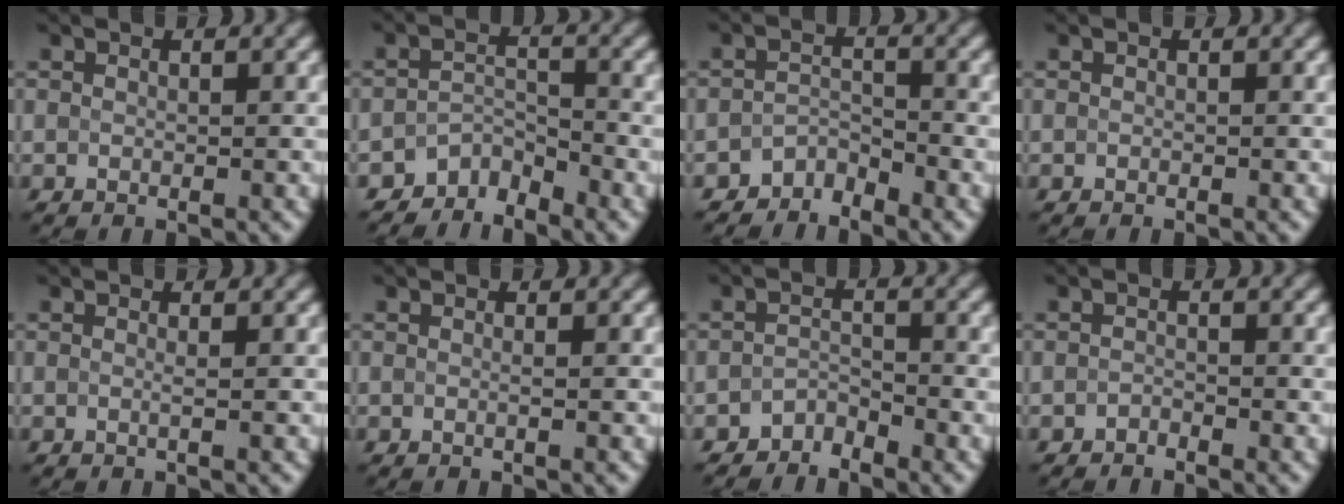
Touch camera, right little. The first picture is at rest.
{"total": 2.9, "force": [-2.6, 1.1, 0.4], "torque": [0.002, 0.007, -0.057]}
{"total": 2.1, "force": [-1.9, 0.8, 0.3], "torque": [-0.002, 0.010, -0.040]}
{"total": 0.0}
{"total": 0.7, "force": [-0.1, 0.2, 0.7], "torque": [-0.010, -0.004, -0.005]}
{"total": 0.6, "force": [-0.1, 0.2, 0.5], "torque": [-0.008, -0.004, -0.005]}
{"total": 1.7, "force": [-1.6, 0.6, 0.3], "torque": [-0.003, 0.009, -0.033]}
{"total": 0.7, "force": [-0.7, 0.2, 0.1], "torque": [-0.001, 0.001, -0.015]}